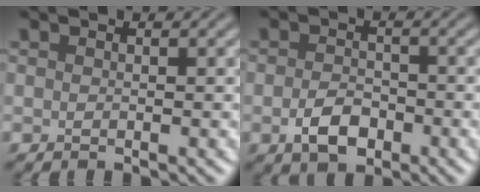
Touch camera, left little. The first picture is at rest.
{"total": 3.3, "force": [-1.4, 2.1, 2.1], "torque": [-0.040, -0.001, -0.033]}